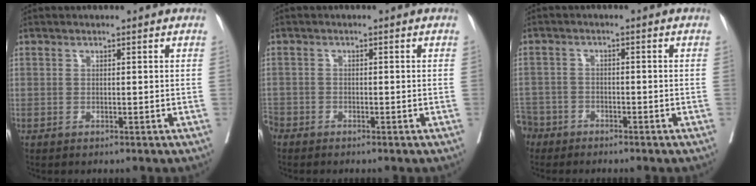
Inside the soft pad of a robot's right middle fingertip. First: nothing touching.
{"total": 2.8, "force": [-2.4, 1.1, 0.8], "torque": [-0.020, -0.005, -0.050]}
{"total": 6.1, "force": [-5.0, 3.5, 0.5], "torque": [-0.016, -0.003, -0.099]}